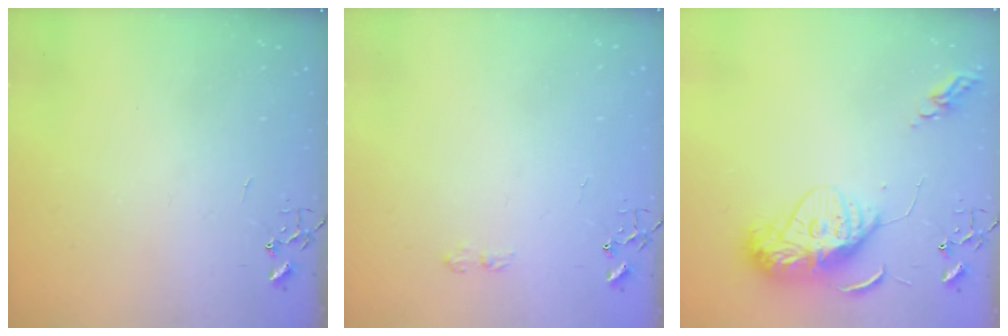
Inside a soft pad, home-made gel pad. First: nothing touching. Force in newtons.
{"total": 6.4, "press": 6.4, "slide": 0.9}
{"total": 12.9, "press": 12.8, "slide": 1.3}